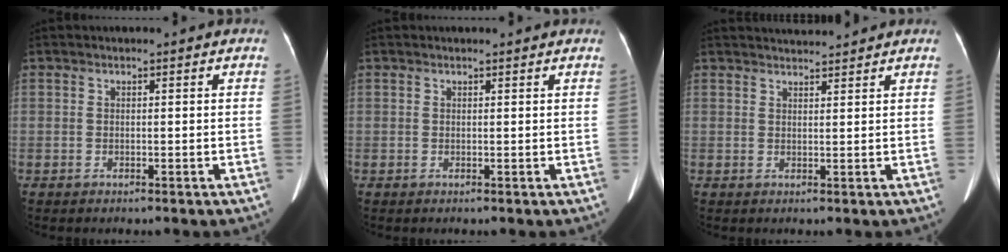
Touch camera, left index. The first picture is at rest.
{"total": 1.4, "force": [1.3, 0.0, 0.3], "torque": [-0.012, 0.008, 0.014]}
{"total": 3.6, "force": [3.5, -0.1, 0.4], "torque": [-0.013, 0.018, 0.053]}